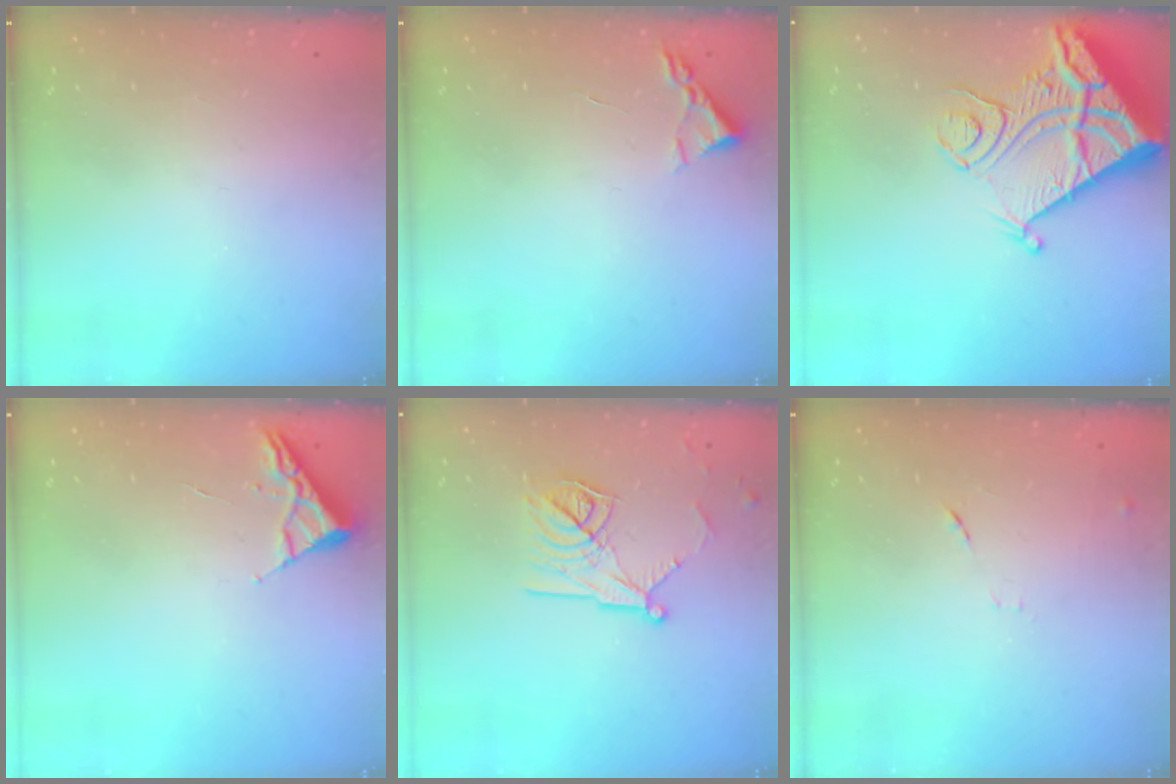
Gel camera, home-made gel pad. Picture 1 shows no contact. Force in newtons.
{"total": 2.4, "press": 2.3, "slide": 0.3}
{"total": 17.7, "press": 17.5, "slide": 2.3}
{"total": 2.6, "press": 2.6, "slide": 0.3}
{"total": 13.5, "press": 13.5, "slide": 0.2}
{"total": 7.3, "press": 7.2, "slide": 0.7}